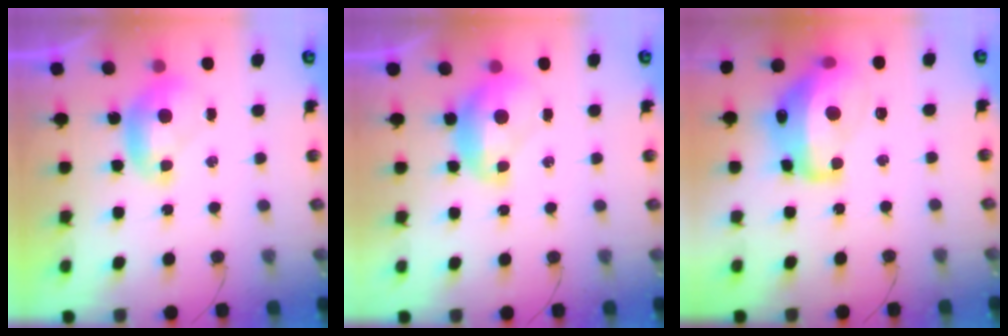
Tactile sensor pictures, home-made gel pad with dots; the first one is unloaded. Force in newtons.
{"total": 2.1, "press": 2.0, "slide": 0.3}
{"total": 13.8, "press": 13.7, "slide": 1.4}